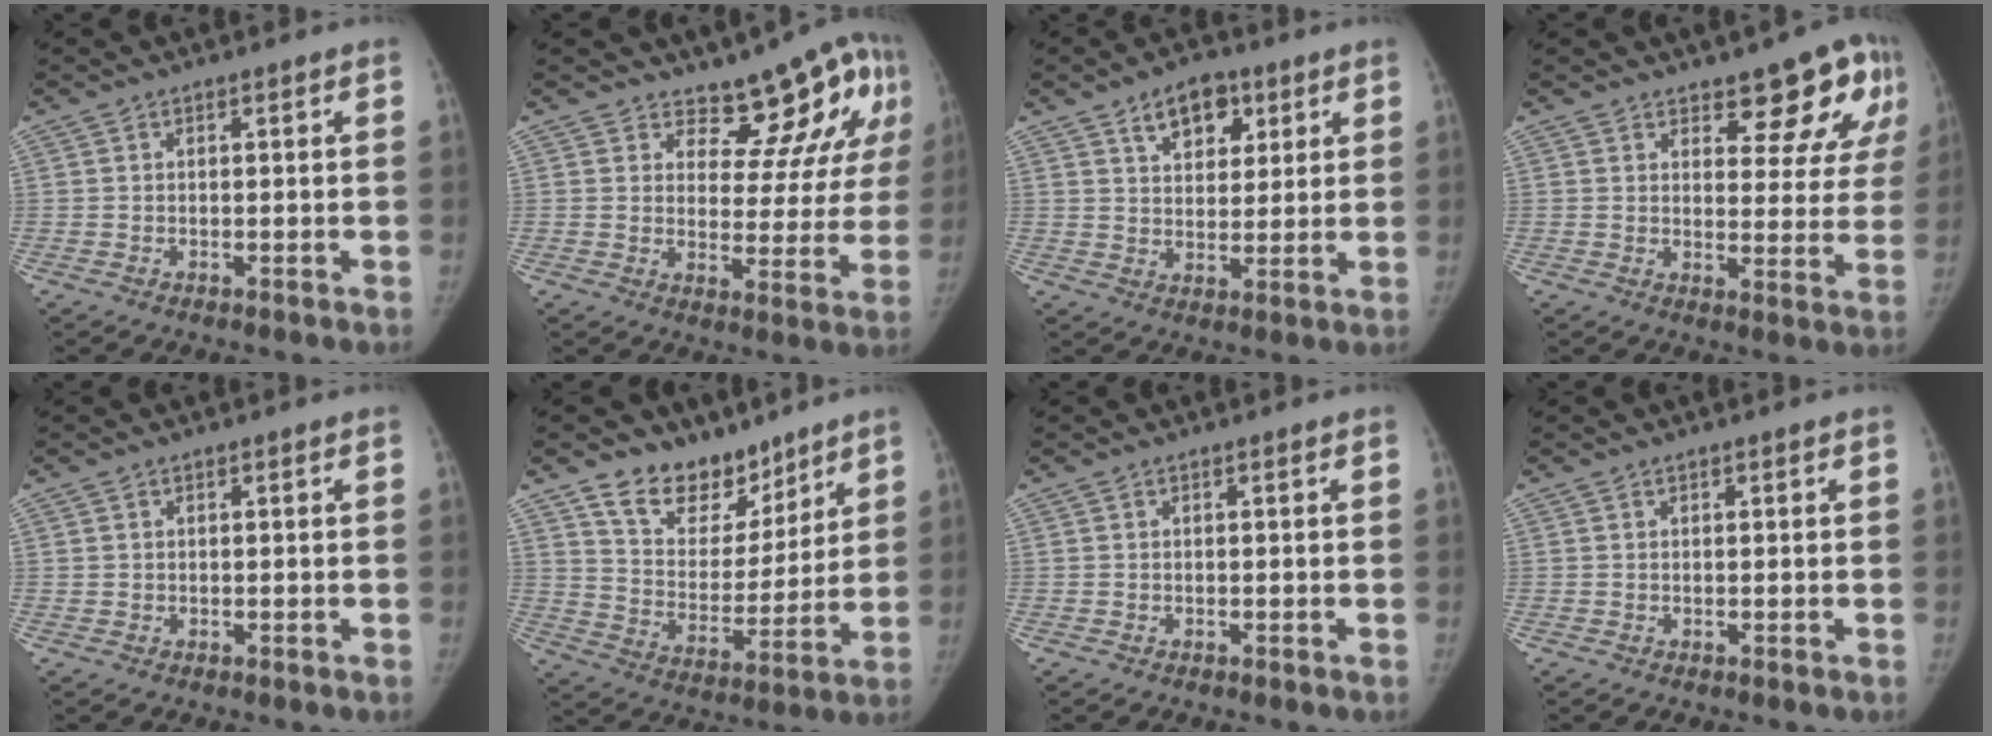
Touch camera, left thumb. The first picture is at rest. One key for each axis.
{"total": 12.5, "fx": 8.8, "fy": 6.1, "fz": 6.5, "tx": -0.032, "ty": -0.064, "tz": 0.103}
{"total": 8.6, "fx": 4.6, "fy": 5.4, "fz": 4.9, "tx": -0.041, "ty": -0.019, "tz": 0.070}
{"total": 11.4, "fx": 7.4, "fy": 4.9, "fz": 7.2, "tx": -0.039, "ty": -0.045, "tz": 0.088}
{"total": 0.6, "fx": 0.2, "fy": 0.6, "fz": 0.1, "tx": 0.006, "ty": 0.001, "tz": 0.003}
{"total": 14.0, "fx": 10.6, "fy": 8.1, "fz": 4.3, "tx": -0.019, "ty": -0.078, "tz": 0.193}
{"total": 0.0}
{"total": 0.0}